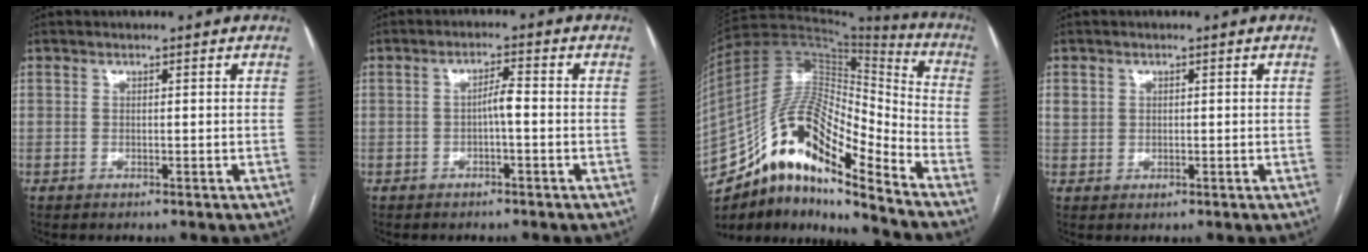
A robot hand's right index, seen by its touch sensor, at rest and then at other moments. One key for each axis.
{"total": 2.7, "fx": -0.6, "fy": 0.4, "fz": 2.6, "tx": -0.042, "ty": 0.005, "tz": -0.011}
{"total": 20.4, "fx": -13.2, "fy": 4.8, "fz": 14.9, "tx": -0.292, "ty": 0.030, "tz": -0.231}
{"total": 2.1, "fx": 0.6, "fy": 1.9, "fz": 0.7, "tx": -0.015, "ty": 0.006, "tz": 0.016}